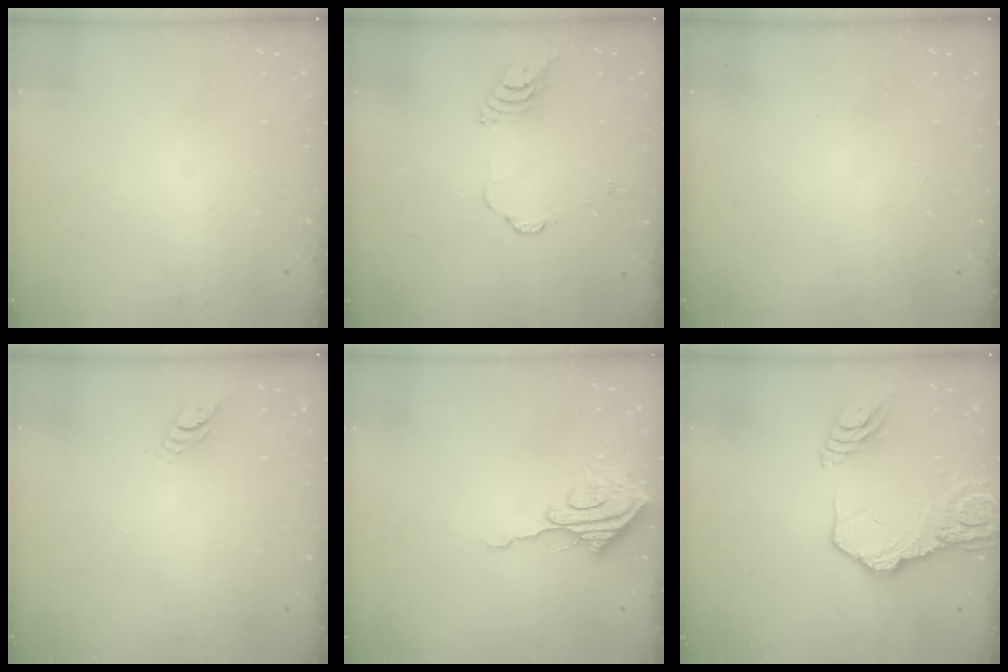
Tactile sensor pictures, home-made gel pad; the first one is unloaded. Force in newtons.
{"total": 5.3, "press": 5.3, "slide": 0.6}
{"total": 0.0}
{"total": 3.7, "press": 3.6, "slide": 0.5}
{"total": 8.3, "press": 8.3, "slide": 0.2}
{"total": 16.9, "press": 16.8, "slide": 1.7}